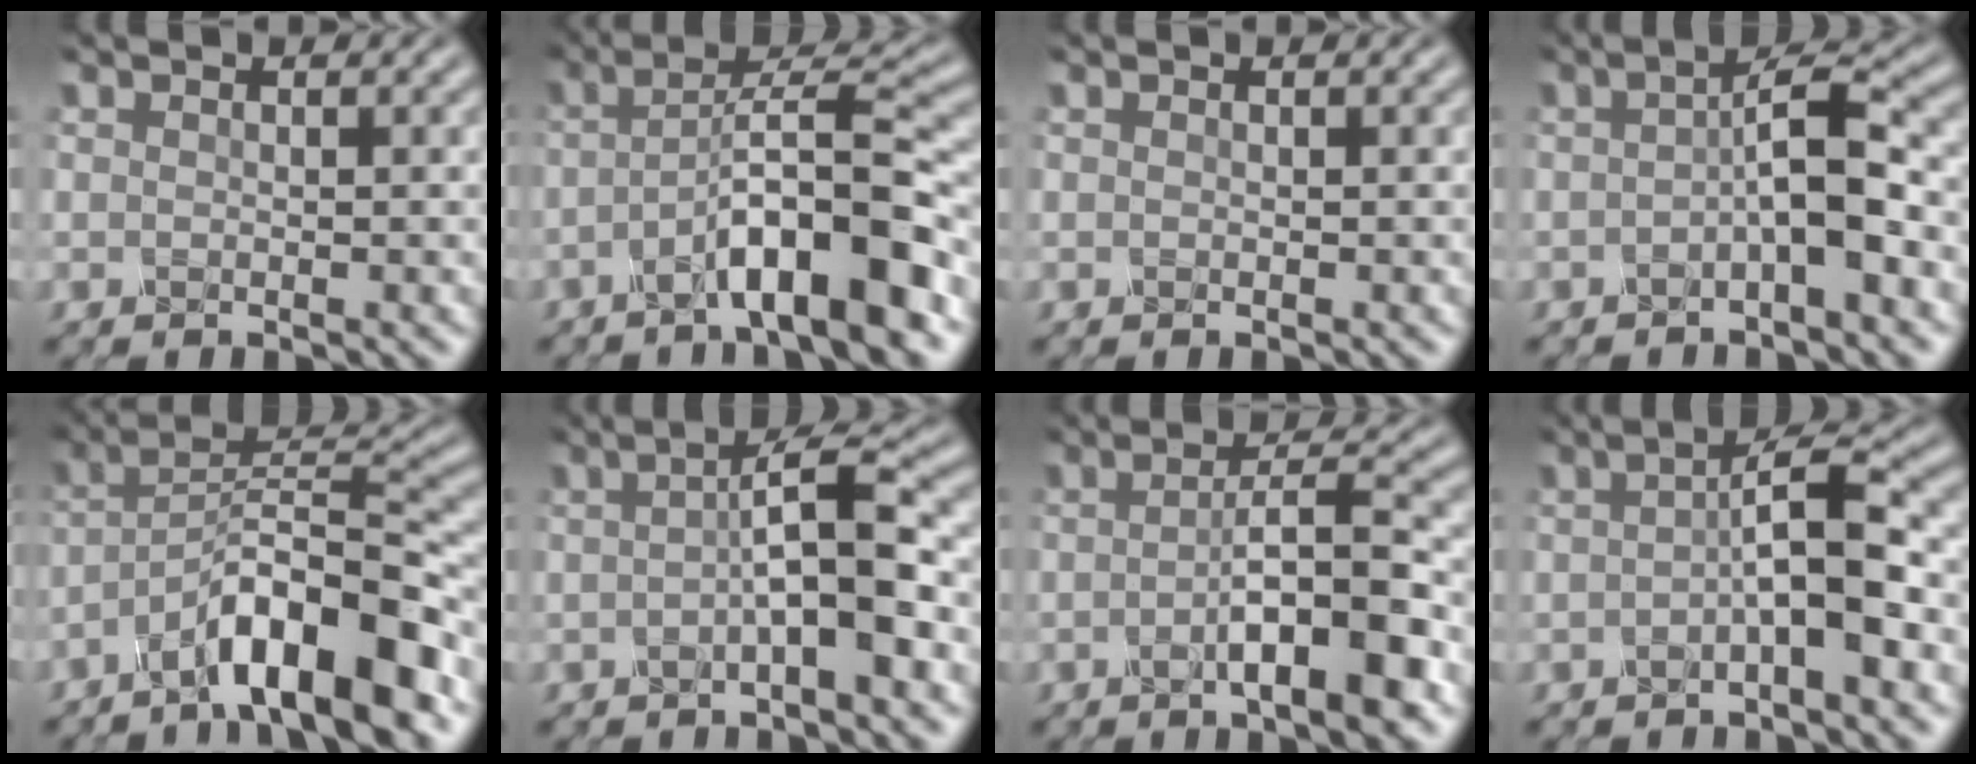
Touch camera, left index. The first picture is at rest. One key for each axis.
{"total": 8.0, "fx": -3.6, "fy": 1.2, "fz": 7.0, "tx": -0.102, "ty": 0.023, "tz": -0.068}
{"total": 0.0}
{"total": 4.2, "fx": -0.8, "fy": 0.7, "fz": 4.0, "tx": -0.068, "ty": 0.017, "tz": -0.022}
{"total": 9.1, "fx": -5.8, "fy": 1.8, "fz": 6.8, "tx": -0.108, "ty": 0.022, "tz": -0.102}
{"total": 5.3, "fx": -0.6, "fy": 0.8, "fz": 5.2, "tx": -0.083, "ty": 0.017, "tz": -0.017}
{"total": 6.3, "fx": -2.0, "fy": 1.2, "fz": 5.9, "tx": -0.088, "ty": 0.011, "tz": -0.038}
{"total": 4.8, "fx": -0.8, "fy": 0.8, "fz": 4.7, "tx": -0.079, "ty": 0.017, "tz": -0.021}